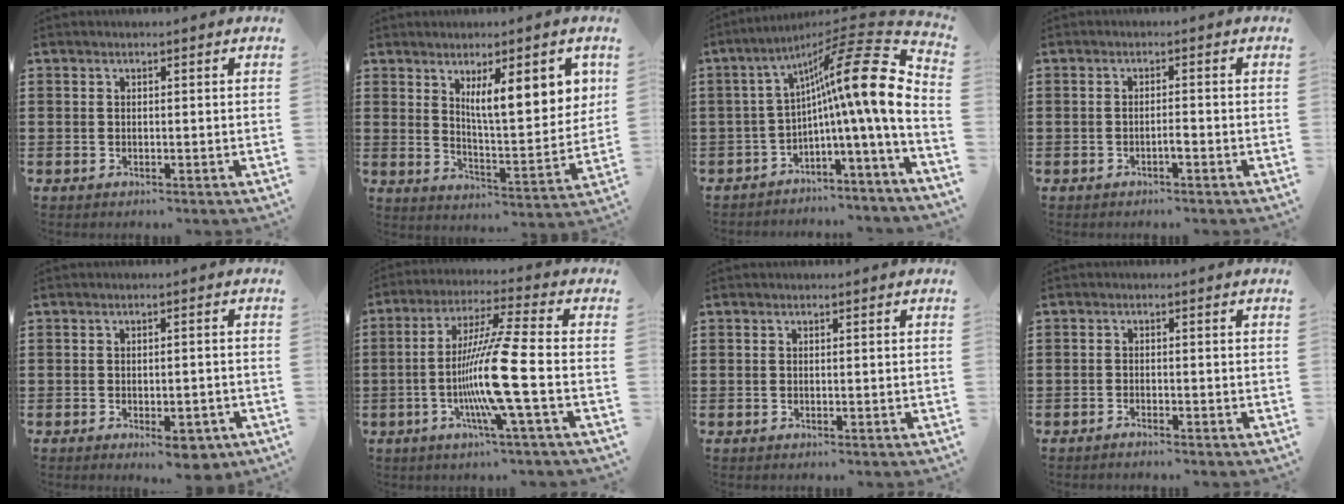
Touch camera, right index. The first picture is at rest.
{"total": 9.9, "force": [4.4, 2.7, 8.4], "torque": [-0.145, -0.009, 0.070]}
{"total": 15.2, "force": [1.2, 1.9, 15.1], "torque": [-0.233, -0.031, -0.007]}
{"total": 1.5, "force": [-0.8, 0.1, 1.3], "torque": [-0.026, -0.003, -0.014]}
{"total": 3.6, "force": [-2.2, 1.0, 2.7], "torque": [-0.043, 0.001, -0.036]}
{"total": 12.3, "force": [-3.2, -0.7, 11.9], "torque": [-0.238, -0.017, -0.073]}
{"total": 0.0}
{"total": 1.1, "force": [-1.1, 0.0, 0.1], "torque": [-0.004, 0.001, -0.022]}